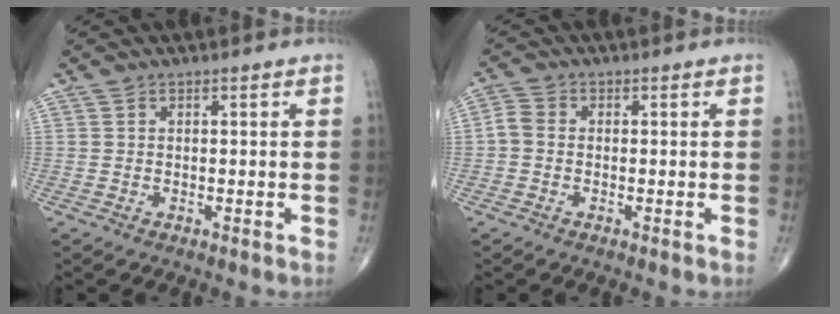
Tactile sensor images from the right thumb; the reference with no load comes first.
{"total": 2.7, "force": [-0.5, 2.1, 1.7], "torque": [-0.033, 0.006, -0.020]}